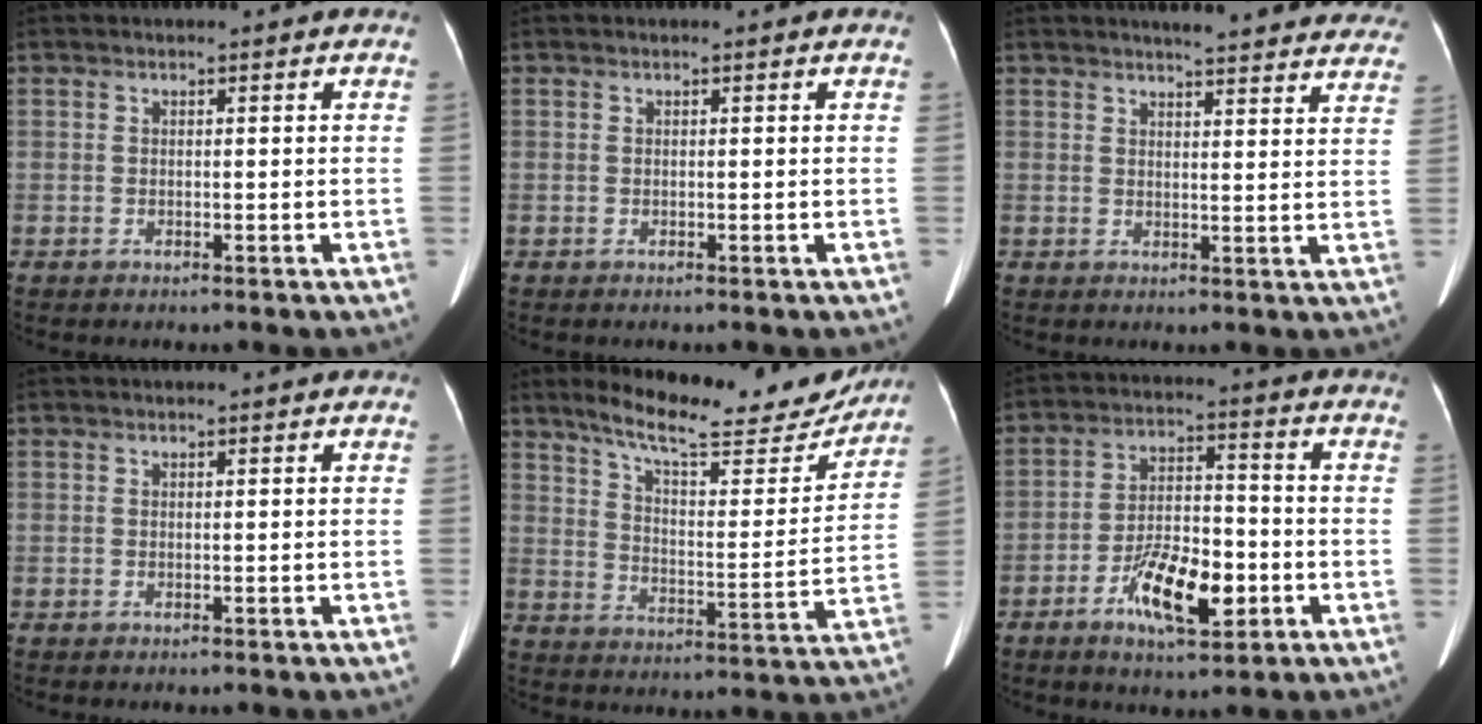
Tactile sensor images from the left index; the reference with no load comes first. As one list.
[{"total": 0.0}, {"total": 18.4, "force": [17.2, 2.6, 6.3], "torque": [-0.062, -0.035, 0.184]}, {"total": 0.0}, {"total": 19.1, "force": [16.7, 3.8, 8.4], "torque": [-0.125, -0.015, 0.235]}, {"total": 10.4, "force": [-4.4, 3.7, 8.7], "torque": [-0.165, 0.002, -0.074]}]